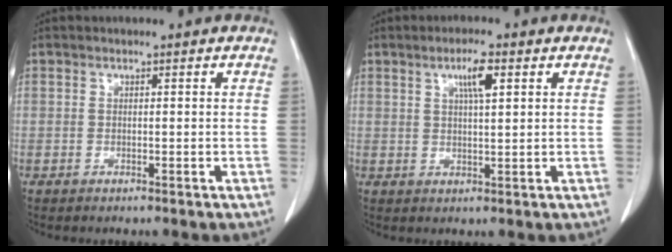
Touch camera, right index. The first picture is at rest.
{"total": 4.2, "force": [1.8, 0.5, 3.8], "torque": [-0.066, 0.001, 0.032]}